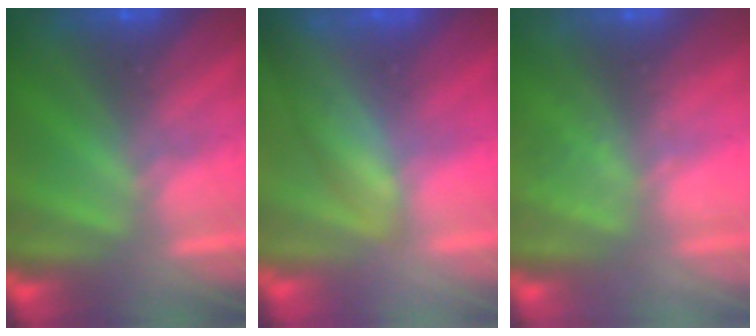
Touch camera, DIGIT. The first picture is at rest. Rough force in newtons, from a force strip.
{"total": 3.5}
{"total": 2.3}